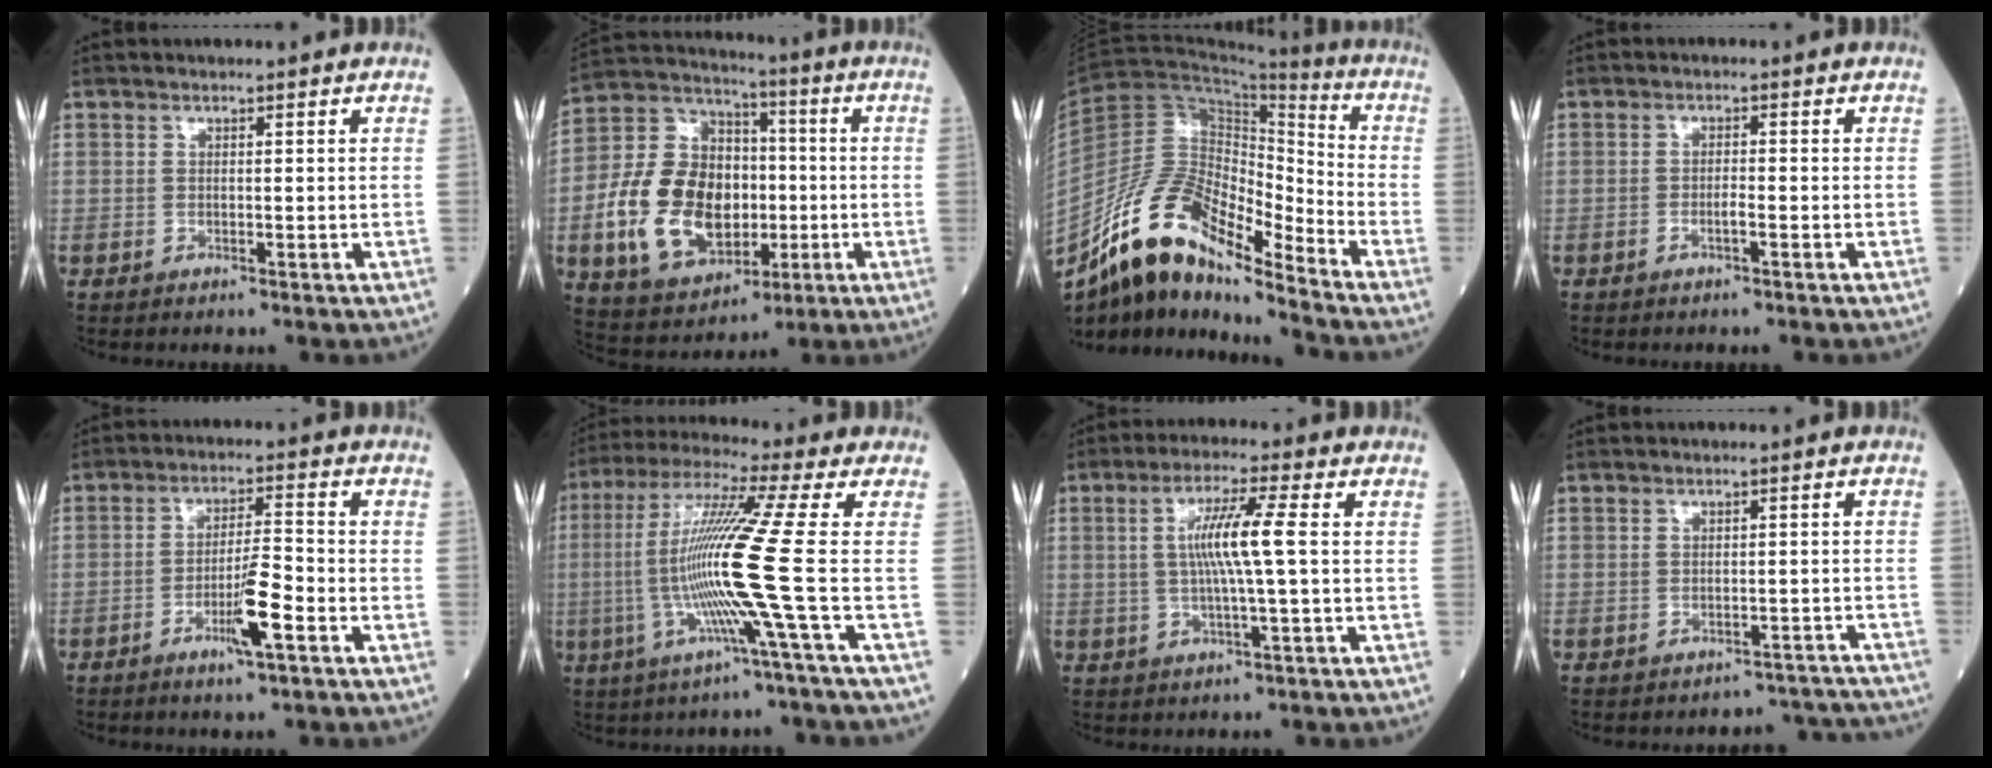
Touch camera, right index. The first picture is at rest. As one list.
[{"total": 17.5, "force": [-3.0, 12.0, 12.4], "torque": [-0.268, 0.026, -0.040]}, {"total": 15.8, "force": [-11.8, 4.1, 9.7], "torque": [-0.185, 0.029, -0.210]}, {"total": 1.3, "force": [-0.7, 0.1, 1.1], "torque": [-0.024, 0.000, -0.014]}, {"total": 5.8, "force": [-2.6, 0.1, 5.2], "torque": [-0.095, -0.006, -0.043]}, {"total": 13.9, "force": [-2.4, -3.0, 13.3], "torque": [-0.266, -0.008, -0.052]}, {"total": 7.3, "force": [0.6, -0.7, 7.2], "torque": [-0.140, 0.003, 0.010]}, {"total": 8.1, "force": [-7.7, 2.4, -1.0], "torque": [0.025, 0.039, -0.073]}]